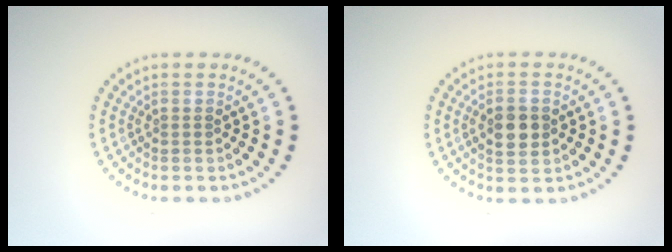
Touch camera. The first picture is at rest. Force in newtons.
{"total": 3.1, "press": 3.1, "slide": 0.1}